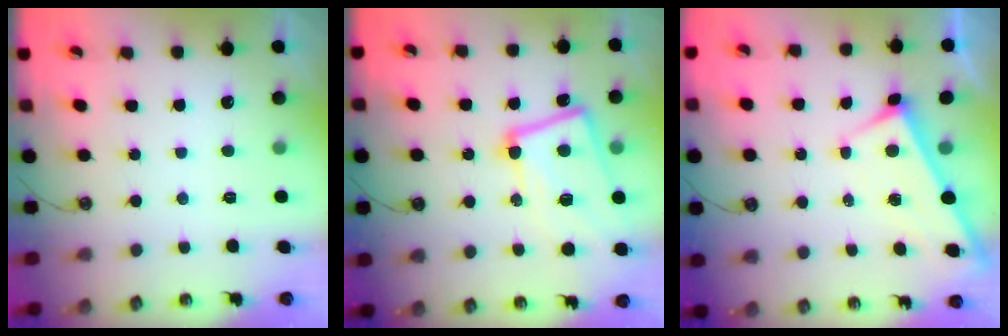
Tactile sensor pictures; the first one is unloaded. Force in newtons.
{"total": 12.4, "press": 12.2, "slide": 2.3}
{"total": 2.6, "press": 2.6, "slide": 0.4}